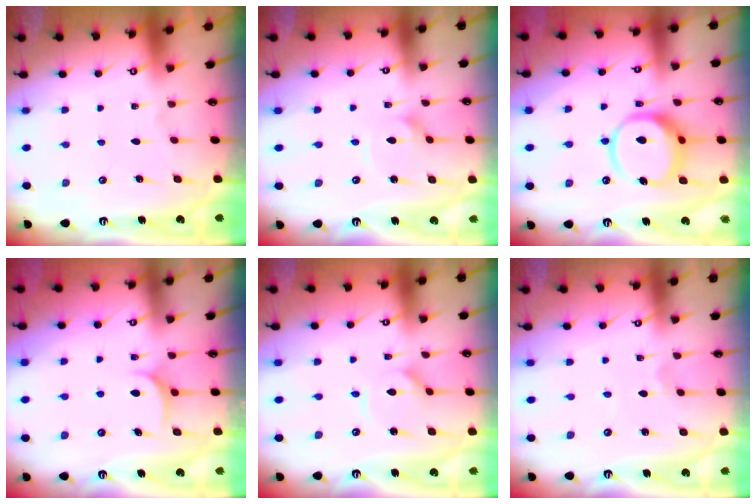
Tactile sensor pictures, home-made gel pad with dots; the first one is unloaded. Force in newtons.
{"total": 1.7, "press": 1.7, "slide": 0.2}
{"total": 11.8, "press": 11.7, "slide": 1.5}
{"total": 5.2, "press": 5.2, "slide": 0.1}
{"total": 2.2, "press": 2.2, "slide": 0.3}
{"total": 1.0, "press": 1.0, "slide": 0.1}